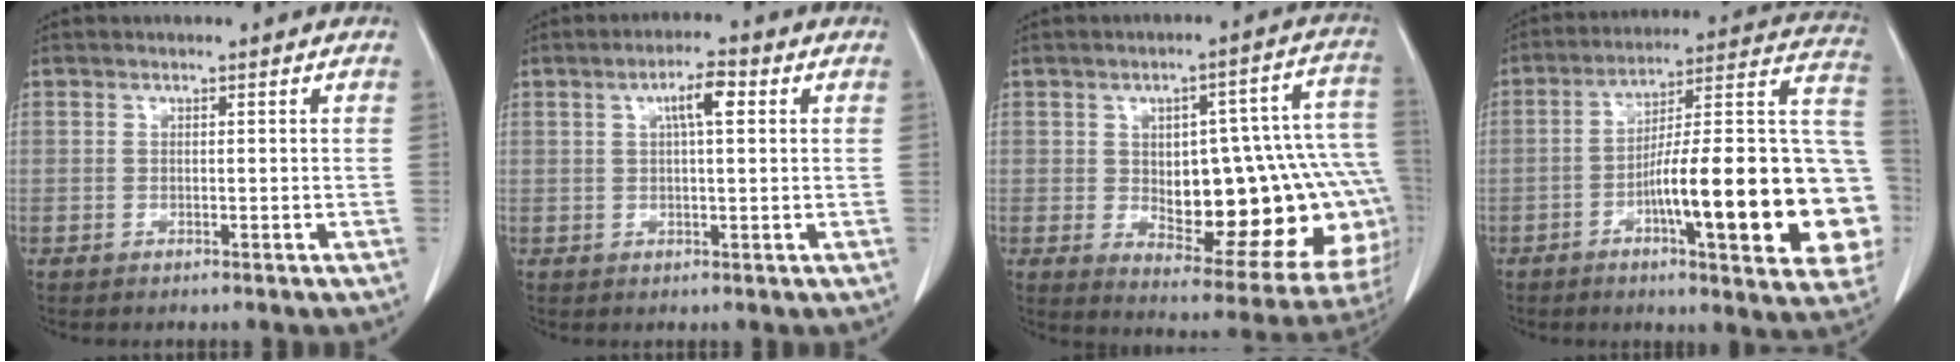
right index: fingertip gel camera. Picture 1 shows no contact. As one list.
[{"total": 4.4, "force": [1.4, 0.9, 4.1], "torque": [-0.073, 0.010, 0.023]}, {"total": 23.8, "force": [-1.8, 8.7, 22.1], "torque": [-0.204, 0.042, 0.008]}, {"total": 26.1, "force": [-6.2, 4.3, 25.0], "torque": [-0.266, 0.022, -0.084]}]